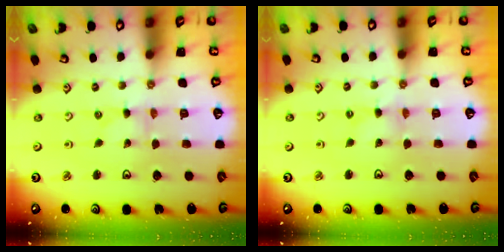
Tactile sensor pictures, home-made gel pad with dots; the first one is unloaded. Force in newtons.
{"total": 1.1, "press": 1.1, "slide": 0.2}